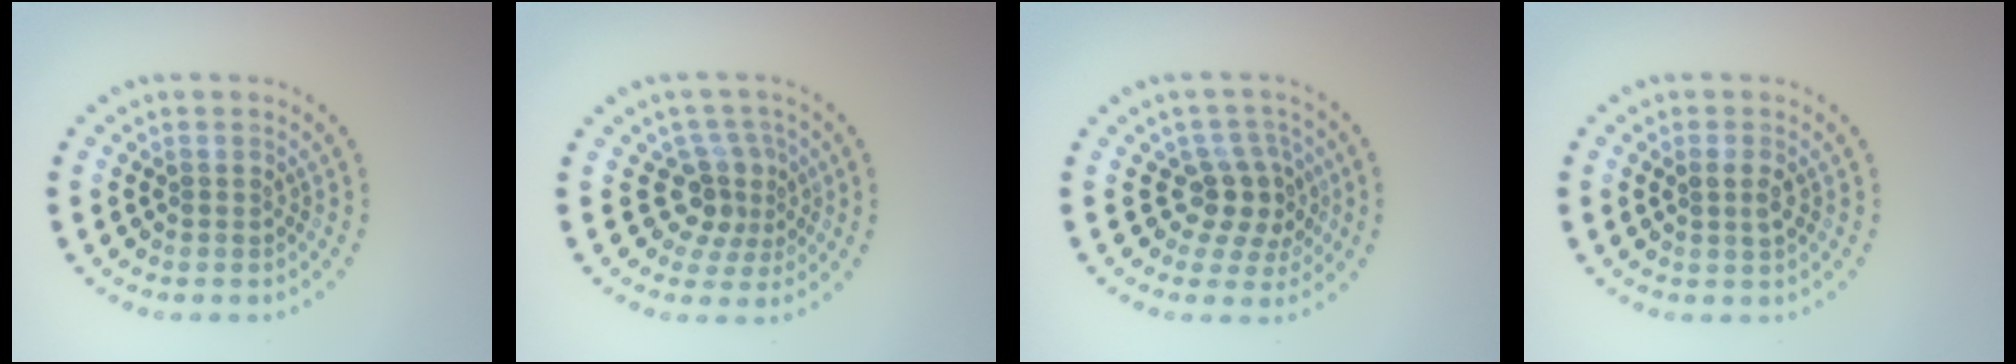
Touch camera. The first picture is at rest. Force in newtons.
{"total": 3.1, "press": 2.2, "slide": 2.2}
{"total": 3.4, "press": 2.9, "slide": 1.8}
{"total": 1.3, "press": 1.3, "slide": 0.2}